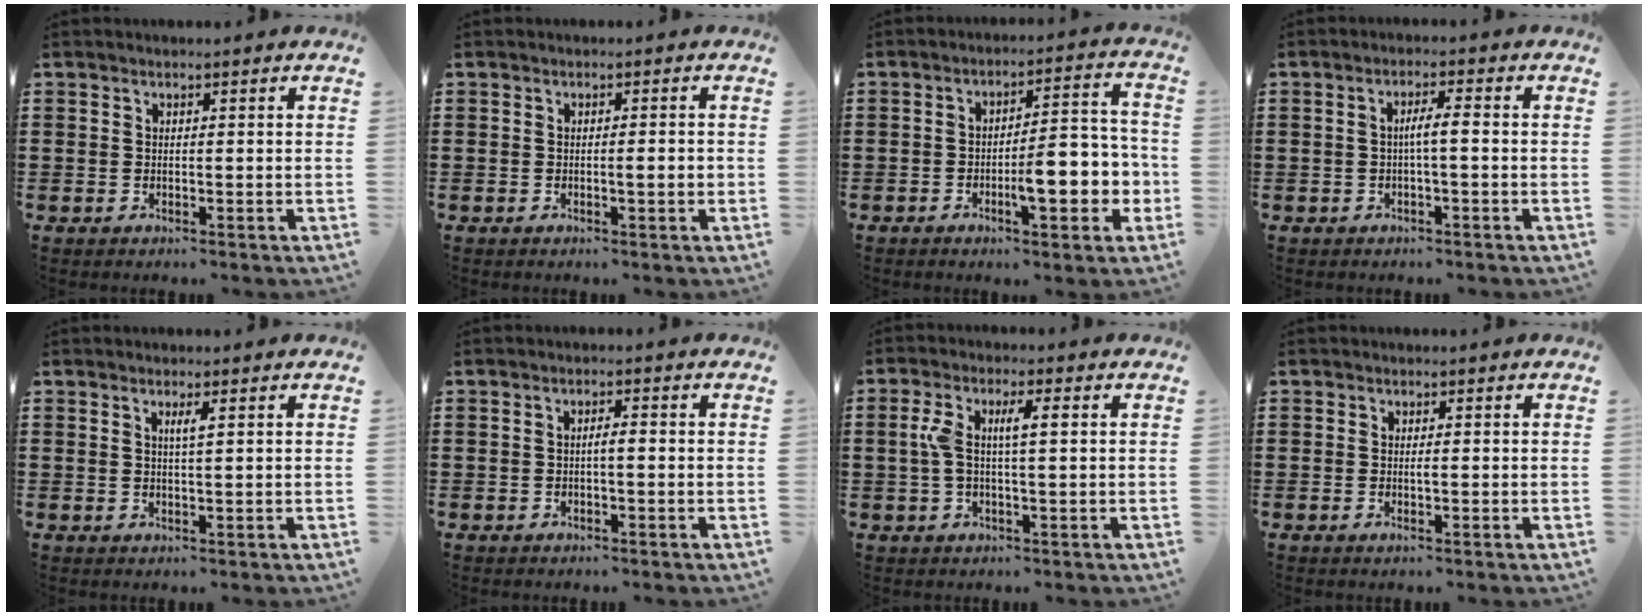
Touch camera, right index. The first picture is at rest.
{"total": 1.7, "force": [-0.3, 0.2, 1.7], "torque": [-0.029, -0.004, -0.005]}
{"total": 8.5, "force": [-2.6, 2.9, 7.6], "torque": [-0.098, -0.004, -0.045]}
{"total": 2.7, "force": [-0.4, 0.2, 2.7], "torque": [-0.052, 0.000, -0.010]}
{"total": 1.6, "force": [0.6, 0.0, 1.5], "torque": [-0.030, -0.001, 0.008]}
{"total": 1.4, "force": [-0.3, 0.2, 1.4], "torque": [-0.026, 0.001, -0.007]}
{"total": 5.1, "force": [0.6, 1.4, 4.9], "torque": [-0.109, 0.001, 0.001]}
{"total": 0.7, "force": [-0.1, 0.0, 0.7], "torque": [-0.015, -0.006, 0.000]}